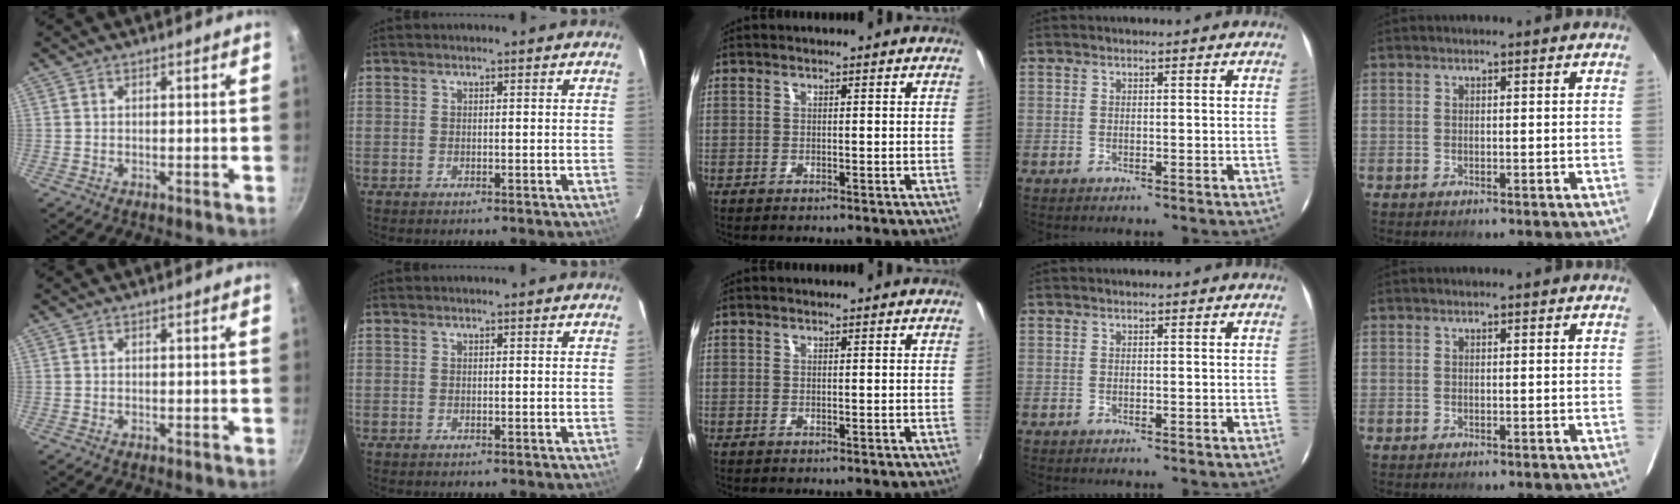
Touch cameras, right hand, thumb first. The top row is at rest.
{}